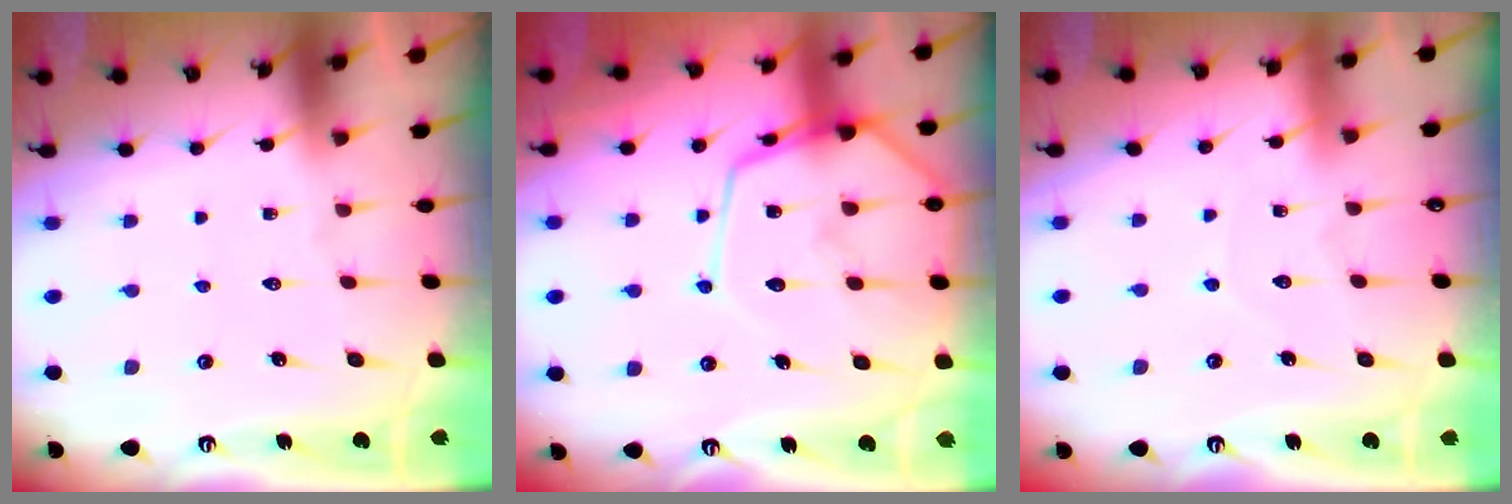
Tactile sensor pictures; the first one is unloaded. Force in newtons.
{"total": 15.3, "press": 15.2, "slide": 1.5}
{"total": 2.4, "press": 2.4, "slide": 0.3}